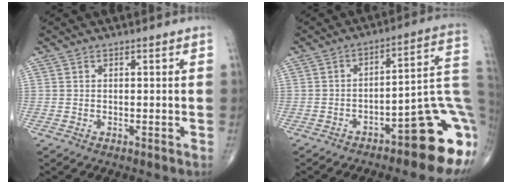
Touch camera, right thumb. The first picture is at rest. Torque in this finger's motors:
{"motor_torque": [2.60, 2.21, 1.27, -1.50, 0.40]}